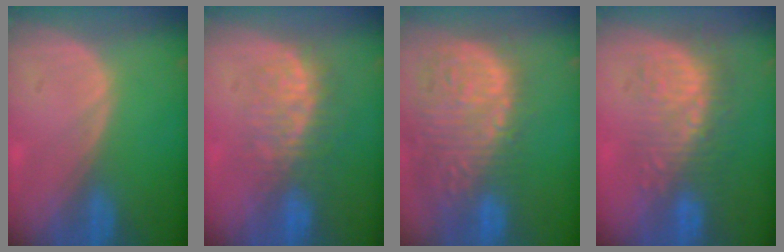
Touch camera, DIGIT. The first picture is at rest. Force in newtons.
{"total": 7.9, "press": 7.5, "slide": 2.3}
{"total": 15.3, "press": 12.7, "slide": 8.5}
{"total": 9.1, "press": 8.6, "slide": 3.0}